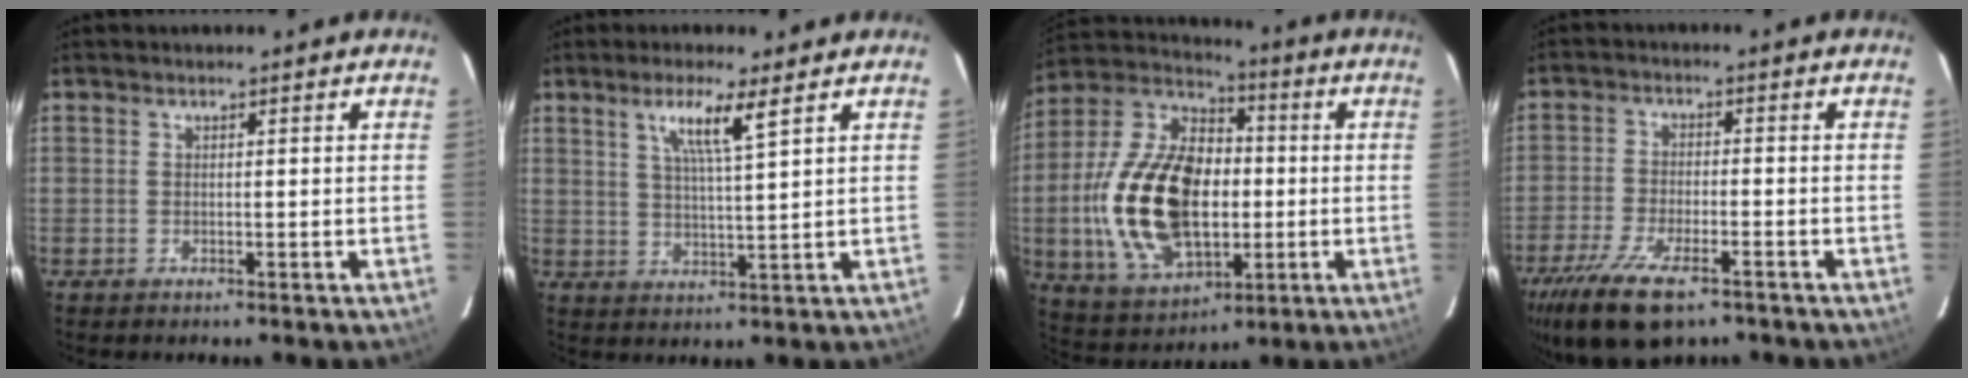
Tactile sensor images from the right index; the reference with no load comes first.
{"total": 6.3, "force": [3.5, -0.1, 5.2], "torque": [-0.094, -0.001, 0.063]}
{"total": 23.0, "force": [-2.4, 14.0, 18.1], "torque": [-0.380, 0.011, -0.028]}
{"total": 13.9, "force": [-9.3, 5.1, 8.9], "torque": [-0.203, -0.037, -0.167]}